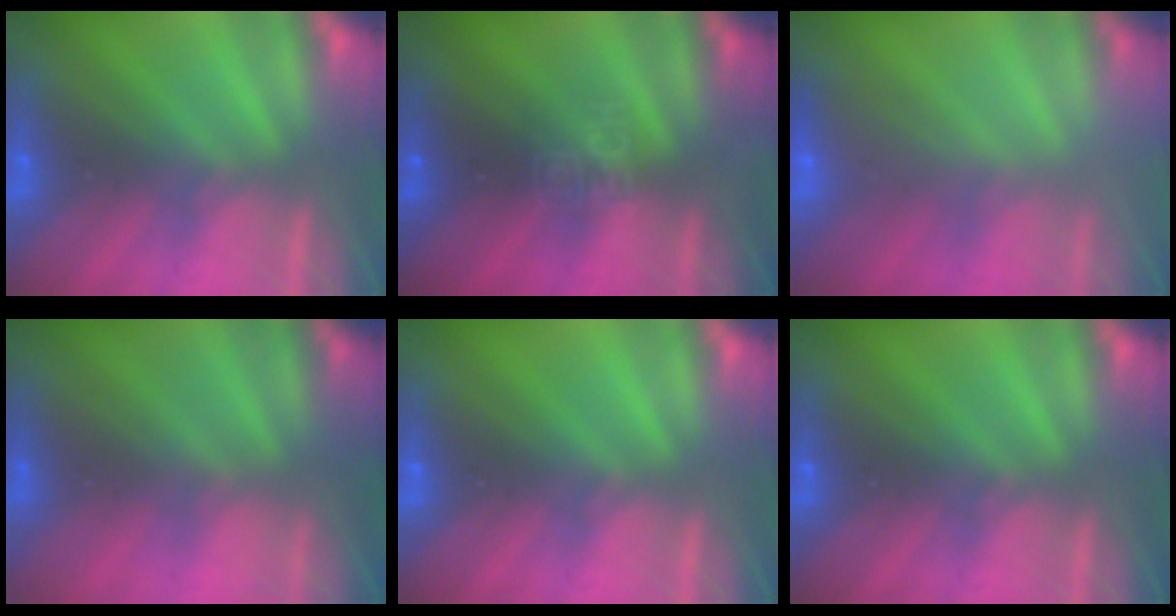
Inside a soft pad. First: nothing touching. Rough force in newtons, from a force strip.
{"total": 3.2}
{"total": 2.1}
{"total": 2.4}
{"total": 0.0}
{"total": 0.0}